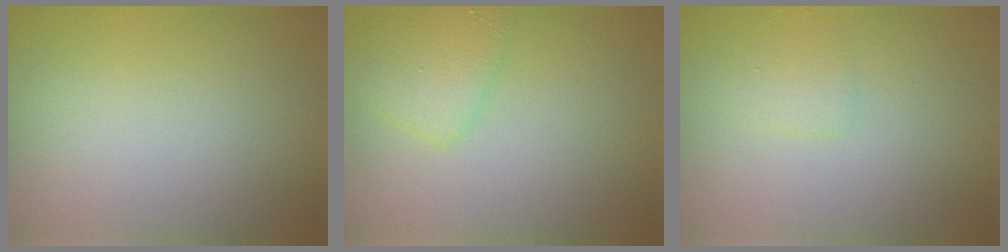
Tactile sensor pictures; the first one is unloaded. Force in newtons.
{"total": 2.4, "press": 2.4, "slide": 0.1}
{"total": 1.0, "press": 1.0, "slide": 0.0}